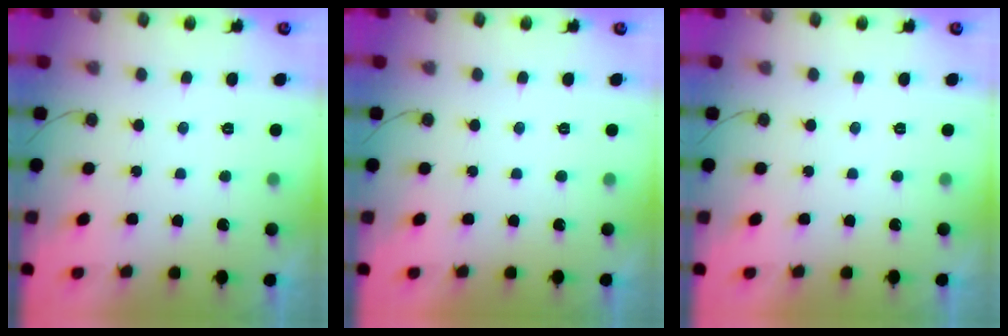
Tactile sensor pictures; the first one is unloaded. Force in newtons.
{"total": 1.7, "press": 1.7, "slide": 0.1}
{"total": 1.8, "press": 1.8, "slide": 0.0}